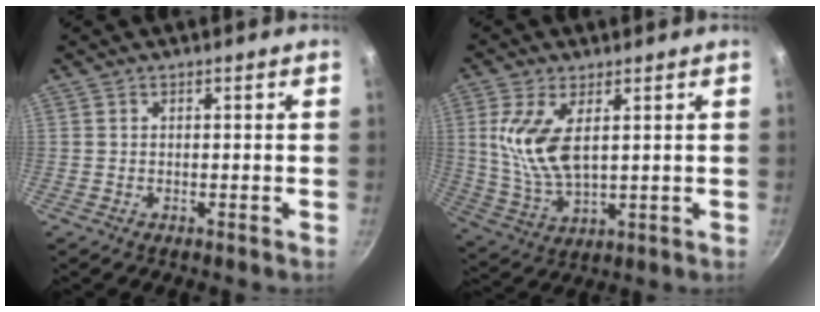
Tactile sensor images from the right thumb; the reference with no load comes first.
{"total": 11.2, "force": [2.8, 5.5, 9.4], "torque": [-0.186, -0.018, 0.065]}